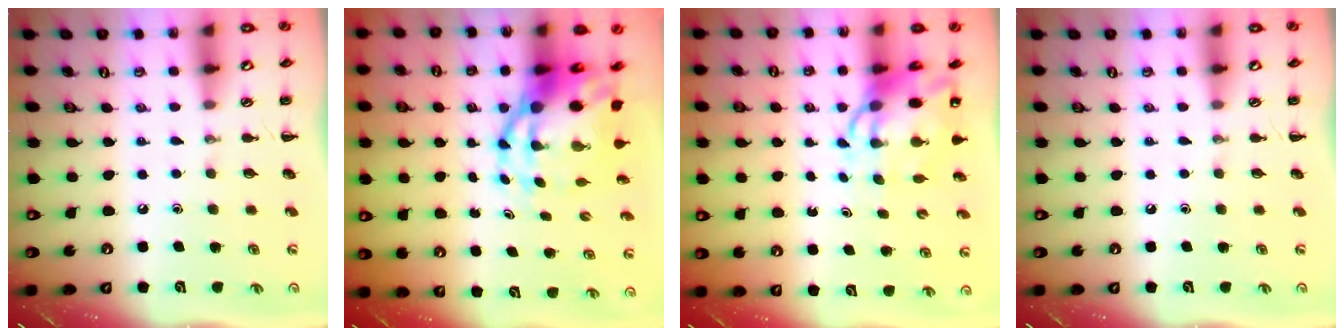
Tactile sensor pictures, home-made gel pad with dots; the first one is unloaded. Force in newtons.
{"total": 11.5, "press": 11.1, "slide": 3.2}
{"total": 8.2, "press": 8.0, "slide": 2.1}
{"total": 0.0}